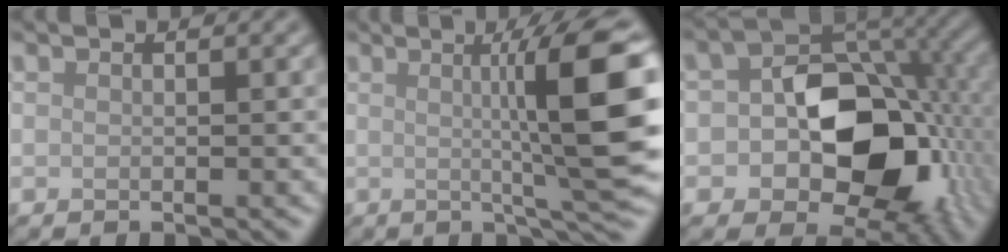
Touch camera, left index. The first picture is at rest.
{"total": 9.7, "force": [1.1, 1.1, 9.6], "torque": [-0.127, 0.003, 0.019]}
{"total": 12.1, "force": [-1.8, 8.3, 8.6], "torque": [-0.117, -0.003, -0.038]}